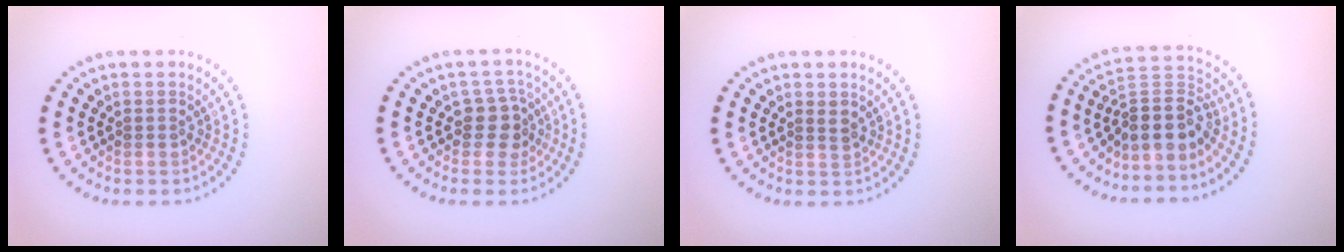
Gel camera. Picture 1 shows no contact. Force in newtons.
{"total": 2.5, "press": 1.9, "slide": 1.5}
{"total": 0.7, "press": 0.4, "slide": 0.6}
{"total": 4.0, "press": 3.0, "slide": 2.6}